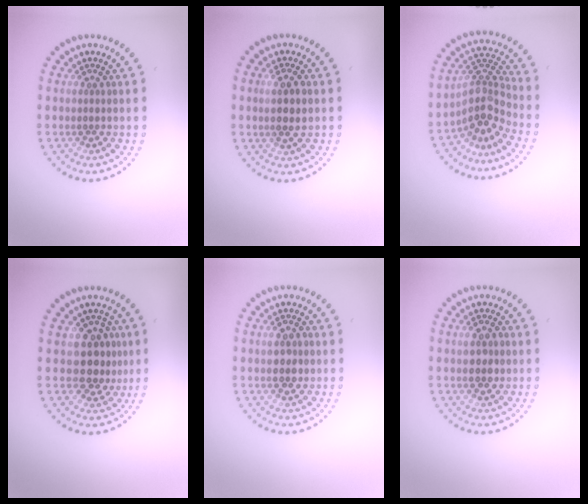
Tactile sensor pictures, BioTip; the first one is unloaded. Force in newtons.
{"total": 2.6, "press": 2.5, "slide": 0.7}
{"total": 4.1, "press": 2.9, "slide": 2.9}
{"total": 3.4, "press": 3.1, "slide": 1.4}
{"total": 2.3, "press": 2.3, "slide": 0.2}
{"total": 2.3, "press": 2.3, "slide": 0.2}